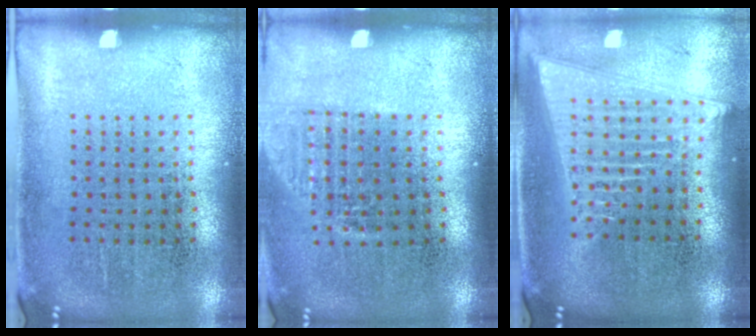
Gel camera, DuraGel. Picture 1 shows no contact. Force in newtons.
{"total": 1.1, "press": 1.0, "slide": 0.4}
{"total": 2.1, "press": 1.8, "slide": 1.1}